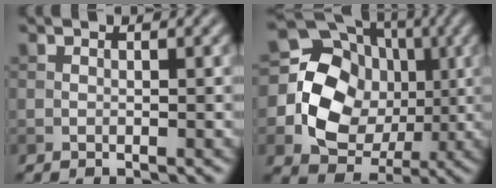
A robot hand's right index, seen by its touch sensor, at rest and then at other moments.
{"total": 13.5, "force": [-0.2, 11.6, 7.1], "torque": [-0.120, -0.001, -0.022]}